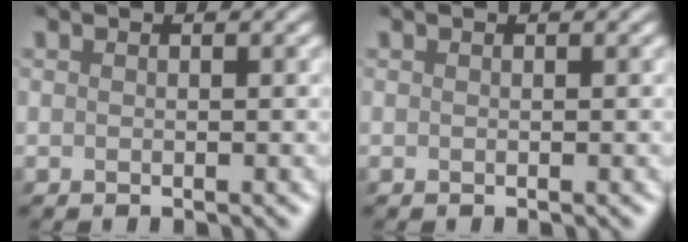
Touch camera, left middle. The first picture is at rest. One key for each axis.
{"total": 0.0}